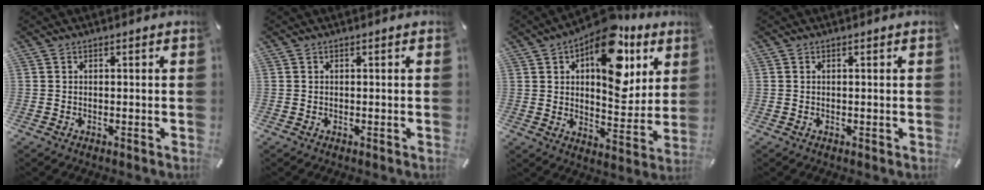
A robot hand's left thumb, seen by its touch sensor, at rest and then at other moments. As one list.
[{"total": 0.0}, {"total": 18.3, "force": [8.8, 10.0, 12.6], "torque": [-0.172, -0.054, 0.148]}, {"total": 0.0}]